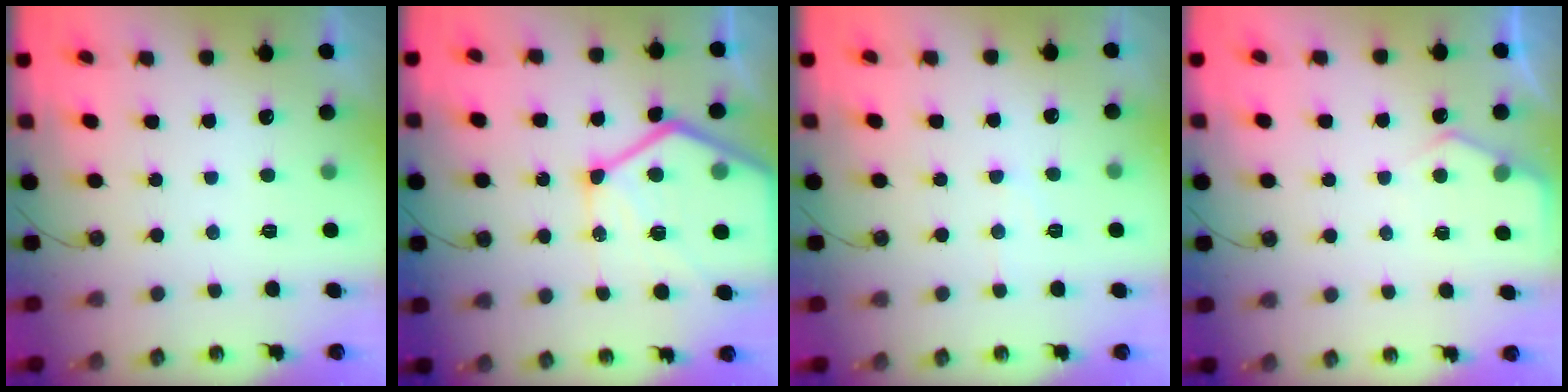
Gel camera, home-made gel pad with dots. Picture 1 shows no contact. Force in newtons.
{"total": 23.1, "press": 23.1, "slide": 1.8}
{"total": 6.4, "press": 6.3, "slide": 1.0}
{"total": 4.4, "press": 4.3, "slide": 0.6}